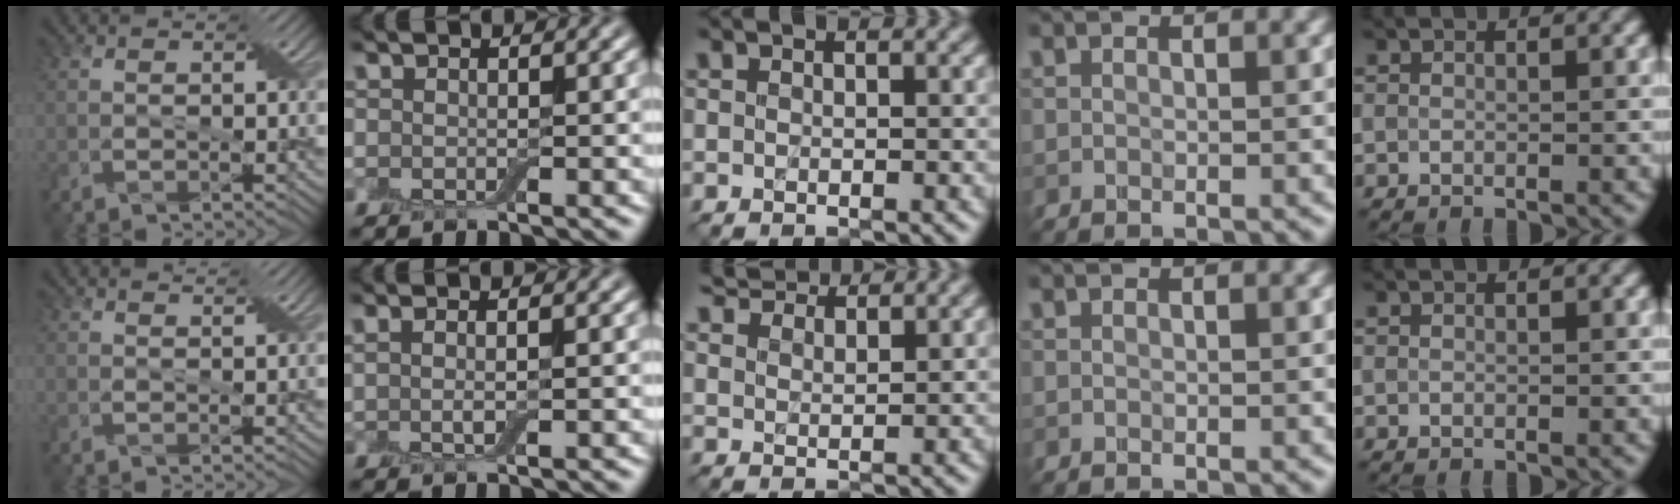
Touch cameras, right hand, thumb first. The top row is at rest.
{"thumb": {"total": 1.2, "force": [1.1, 0.1, 0.5], "torque": [-0.011, 0.002, 0.013]}, "index": {"total": 1.8, "force": [0.6, 0.8, 1.5], "torque": [-0.016, -0.006, -0.006]}, "middle": {"total": 4.7, "force": [4.7, 0.4, 0.5], "torque": [-0.016, 0.008, 0.070]}}